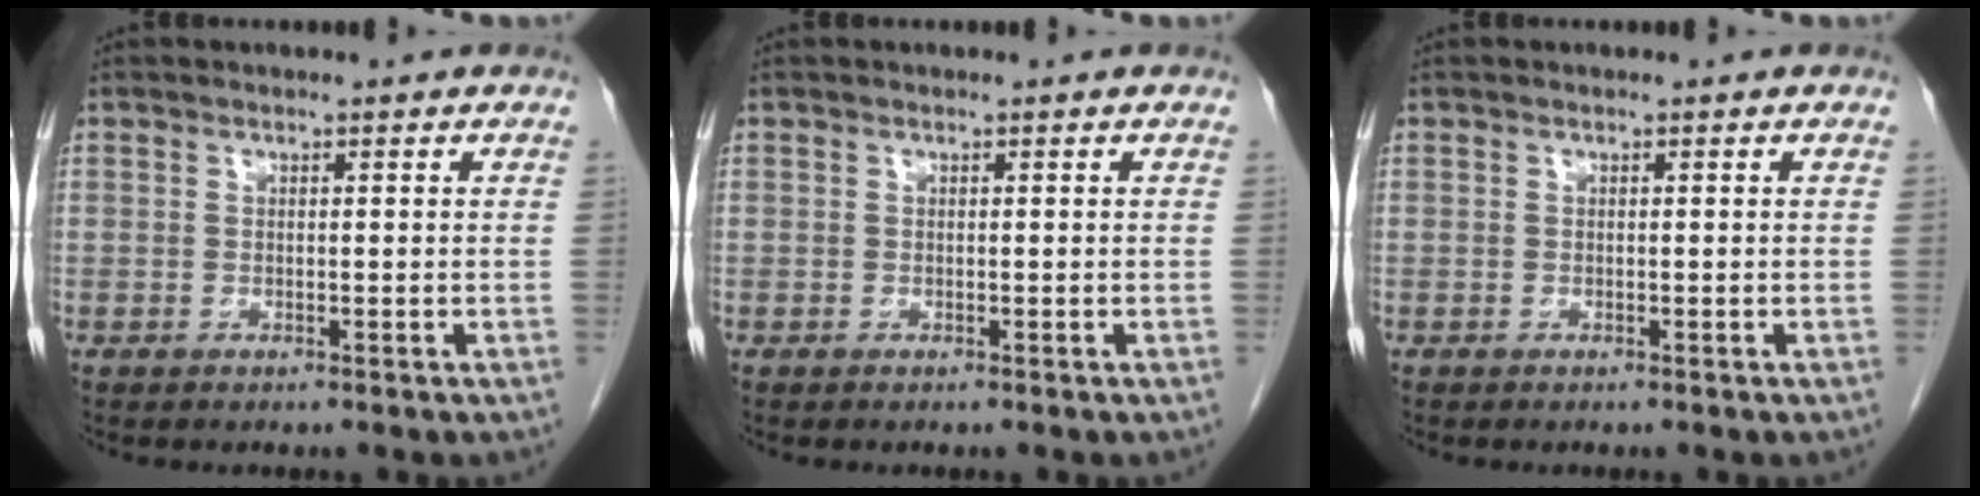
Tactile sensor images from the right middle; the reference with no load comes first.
{"total": 0.0}
{"total": 0.0}